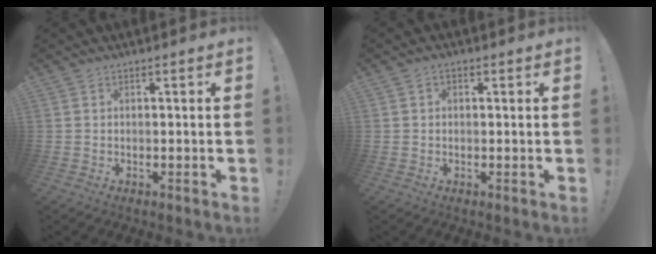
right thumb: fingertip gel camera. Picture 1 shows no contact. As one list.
[{"total": 1.4, "force": [-0.1, 1.0, 1.0], "torque": [-0.014, 0.004, -0.002]}]